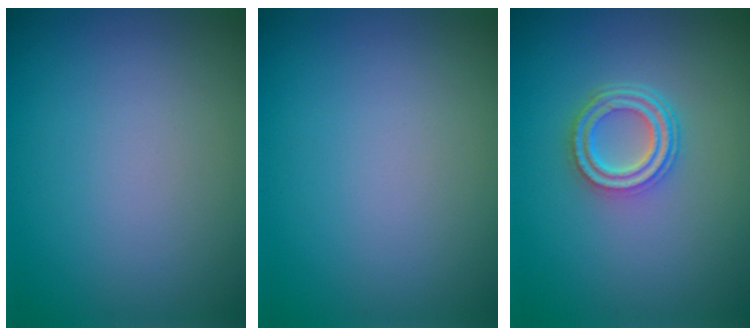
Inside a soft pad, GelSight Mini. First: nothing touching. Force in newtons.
{"total": 0.0}
{"total": 3.5, "press": 2.7, "slide": 2.3}